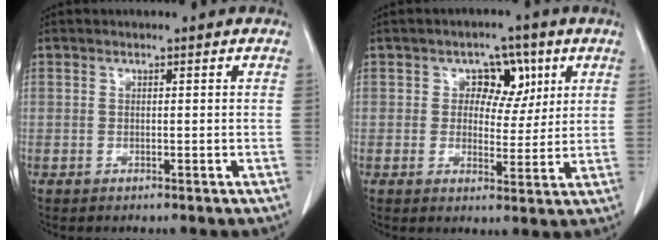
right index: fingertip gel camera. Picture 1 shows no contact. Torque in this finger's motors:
{"motor_torque": [0.07, 0.07, 0.05, 0.03]}